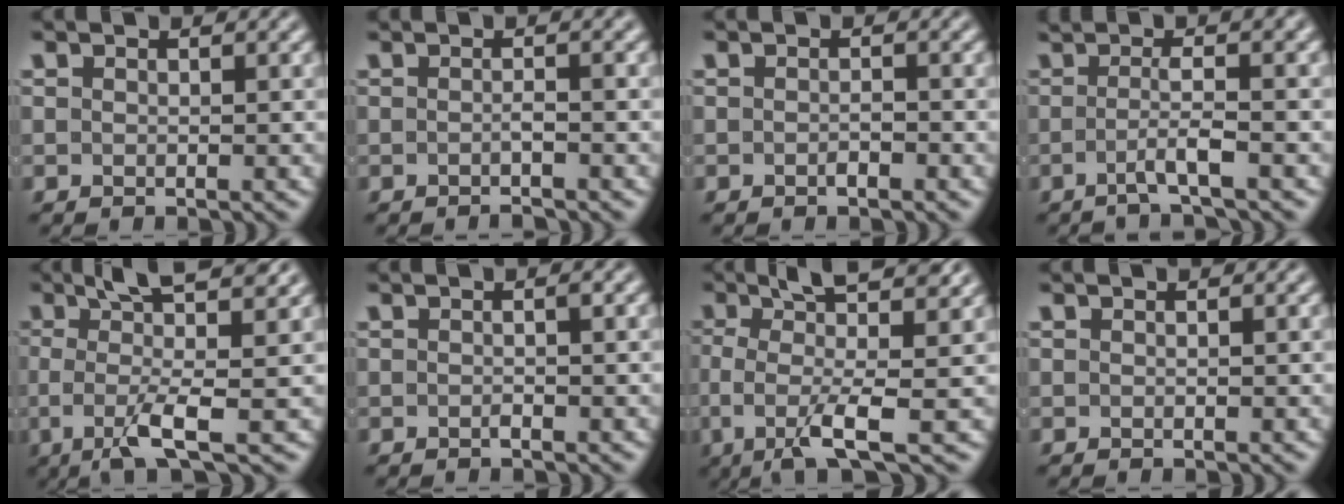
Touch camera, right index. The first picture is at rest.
{"total": 1.2, "force": [-0.8, -0.3, 0.8], "torque": [-0.010, 0.003, -0.016]}
{"total": 0.7, "force": [-0.7, 0.0, 0.4], "torque": [-0.004, 0.001, -0.012]}
{"total": 3.1, "force": [-1.2, -1.2, 2.6], "torque": [-0.036, 0.005, -0.020]}
{"total": 6.2, "force": [1.5, 1.3, 5.8], "torque": [-0.108, -0.010, 0.026]}
{"total": 0.7, "force": [-0.4, -0.1, 0.5], "torque": [-0.003, 0.005, -0.009]}
{"total": 6.5, "force": [1.0, 2.0, 6.1], "torque": [-0.115, -0.012, 0.019]}
{"total": 0.0}